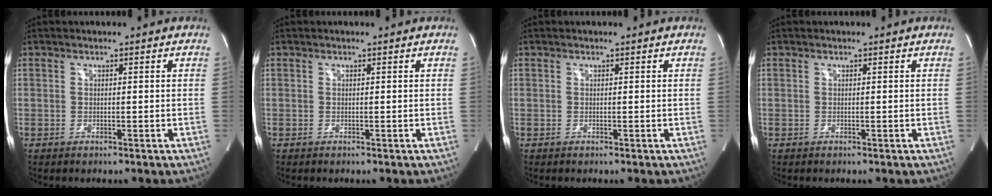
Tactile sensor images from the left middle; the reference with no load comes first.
{"total": 0.0}
{"total": 0.0}
{"total": 0.0}